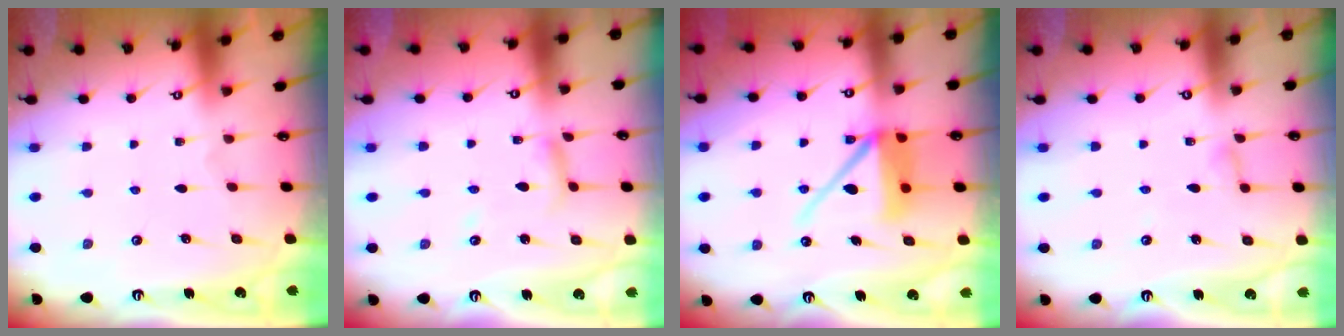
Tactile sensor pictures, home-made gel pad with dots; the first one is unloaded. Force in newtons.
{"total": 6.1, "press": 6.1, "slide": 0.5}
{"total": 12.1, "press": 11.9, "slide": 1.8}
{"total": 3.0, "press": 3.0, "slide": 0.3}